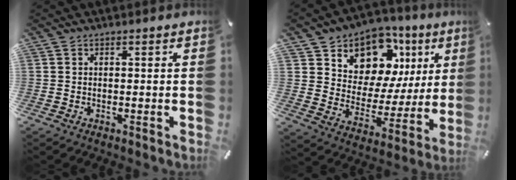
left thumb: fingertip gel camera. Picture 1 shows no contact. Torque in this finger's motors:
{"motor_torque": [1.48, 1.56, 1.65, -1.12, 0.12]}